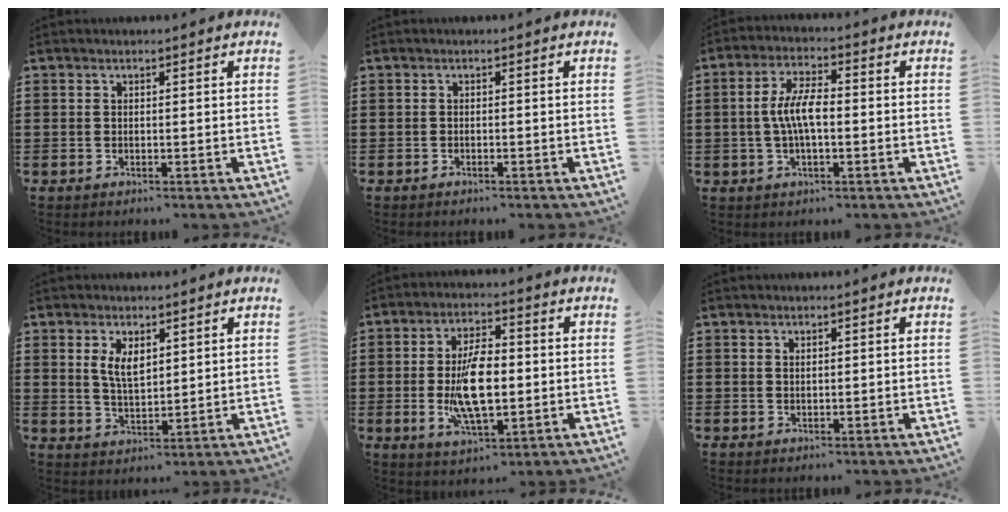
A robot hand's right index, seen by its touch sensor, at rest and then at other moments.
{"total": 0.5, "force": [-0.5, 0.0, 0.1], "torque": [-0.004, -0.002, -0.010]}
{"total": 6.4, "force": [-0.4, 2.3, 6.0], "torque": [-0.128, 0.000, -0.014]}
{"total": 4.3, "force": [1.7, 2.1, 3.3], "torque": [-0.062, 0.002, 0.029]}
{"total": 10.7, "force": [-1.0, 4.6, 9.6], "torque": [-0.190, -0.007, -0.021]}
{"total": 0.5, "force": [0.3, 0.3, 0.3], "torque": [-0.006, 0.002, 0.007]}